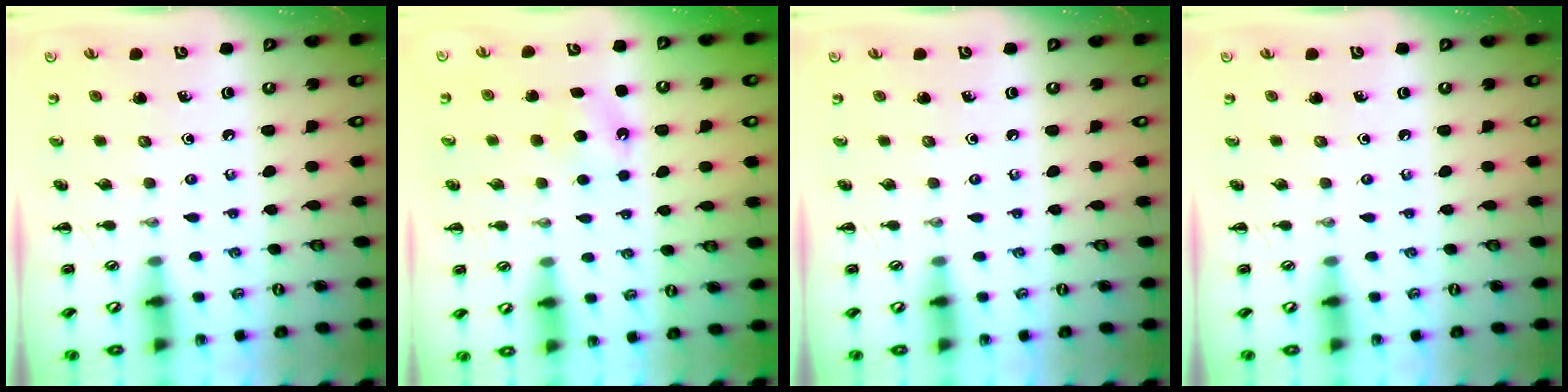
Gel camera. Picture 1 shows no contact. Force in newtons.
{"total": 5.1, "press": 4.9, "slide": 1.3}
{"total": 0.0}
{"total": 0.0}